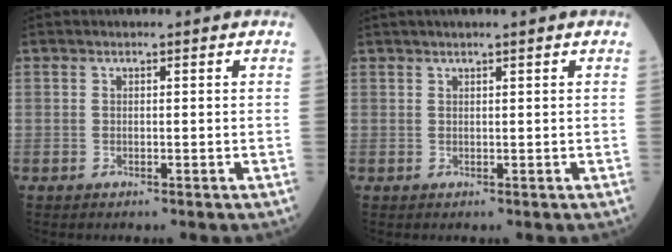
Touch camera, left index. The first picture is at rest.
{"total": 2.8, "force": [2.2, -0.3, 1.7], "torque": [-0.018, 0.020, 0.035]}